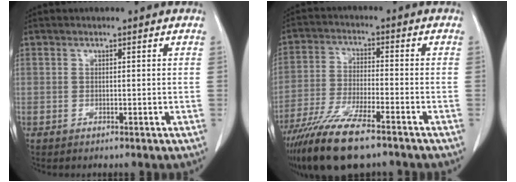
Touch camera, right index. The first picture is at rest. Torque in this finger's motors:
{"motor_torque": [1.23, -0.91, 0.92, 0.21]}